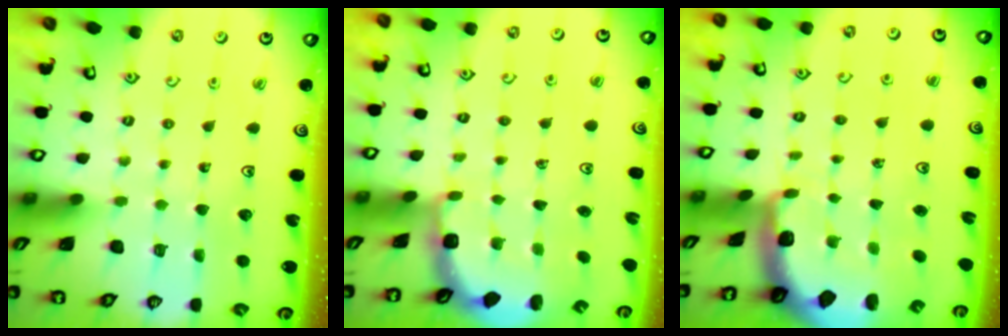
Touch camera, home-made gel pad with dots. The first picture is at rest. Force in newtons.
{"total": 2.4, "press": 1.7, "slide": 1.6}
{"total": 1.7, "press": 1.6, "slide": 0.4}